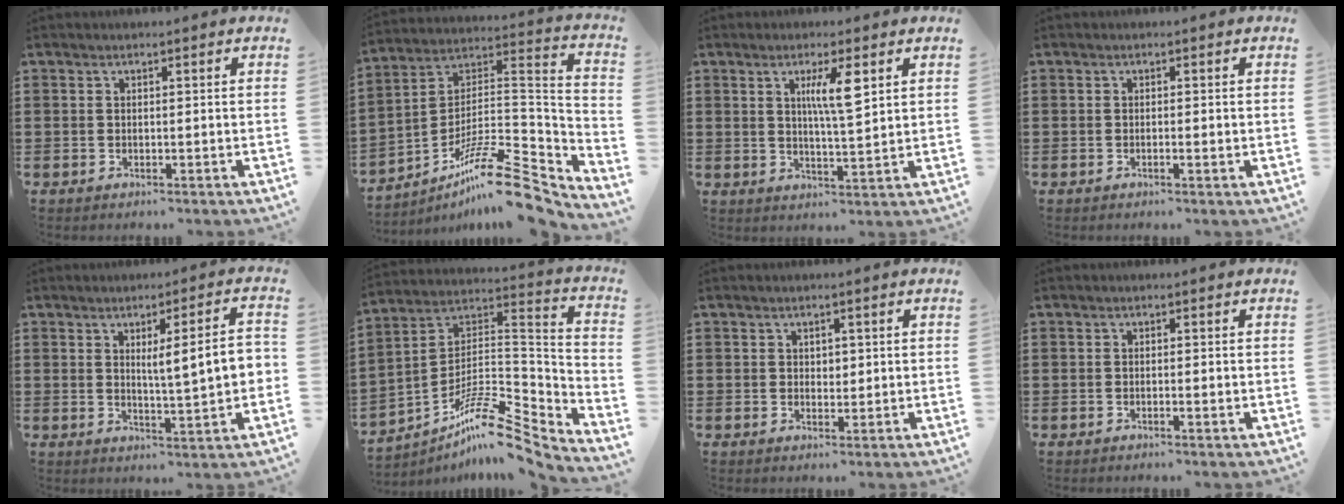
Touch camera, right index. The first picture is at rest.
{"total": 14.0, "force": [-10.6, 2.6, 8.8], "torque": [-0.149, 0.027, -0.198]}
{"total": 5.7, "force": [2.2, 1.0, 5.2], "torque": [-0.100, 0.004, 0.031]}
{"total": 0.8, "force": [-0.2, 0.0, 0.7], "torque": [-0.013, -0.005, -0.003]}
{"total": 7.2, "force": [1.2, 0.8, 7.1], "torque": [-0.115, -0.006, 0.012]}
{"total": 11.0, "force": [-8.6, 2.3, 6.6], "torque": [-0.125, 0.010, -0.171]}
{"total": 1.3, "force": [0.6, 1.0, 0.6], "torque": [-0.013, 0.007, 0.011]}
{"total": 0.7, "force": [-0.2, -0.1, 0.6], "torque": [-0.012, -0.005, -0.003]}